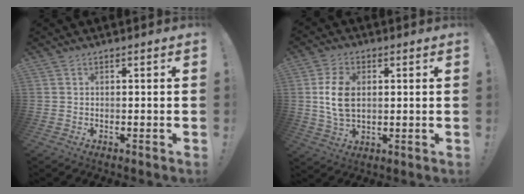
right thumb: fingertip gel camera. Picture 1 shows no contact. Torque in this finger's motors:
{"motor_torque": [0.01, 0.56, 0.65, -0.06, 0.23]}